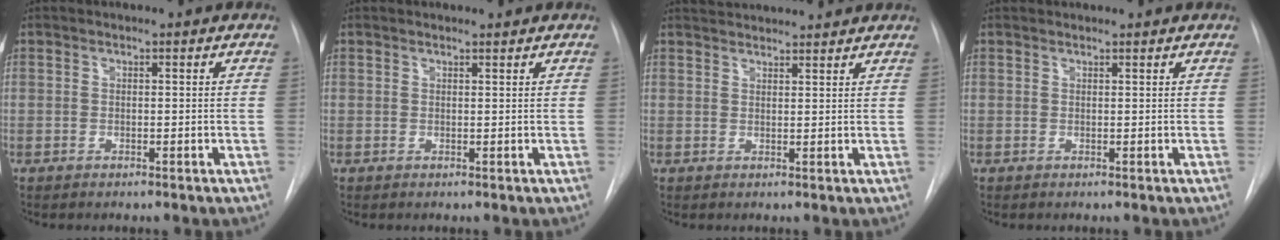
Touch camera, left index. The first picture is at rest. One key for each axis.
{"total": 0.7, "fx": 0.7, "fy": -0.1, "fz": 0.0, "tx": -0.006, "ty": -0.001, "tz": 0.012}
{"total": 7.3, "fx": 7.1, "fy": 0.5, "fz": 1.7, "tx": -0.026, "ty": 0.030, "tz": 0.096}
{"total": 2.1, "fx": 2.1, "fy": 0.2, "fz": 0.3, "tx": -0.006, "ty": 0.023, "tz": 0.029}